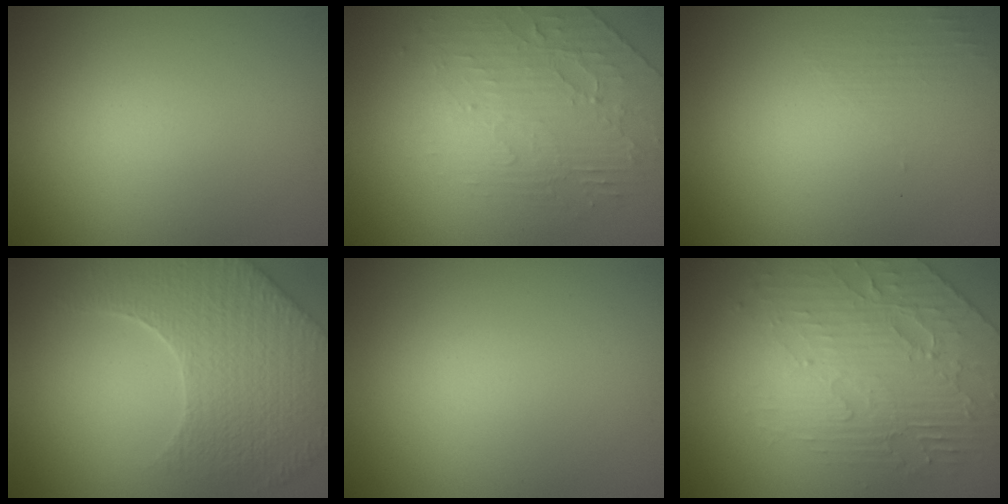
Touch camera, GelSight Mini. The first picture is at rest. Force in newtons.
{"total": 2.5, "press": 1.8, "slide": 1.6}
{"total": 1.3, "press": 0.1, "slide": 1.3}
{"total": 7.0, "press": 5.5, "slide": 4.3}
{"total": 0.0}
{"total": 4.3, "press": 4.0, "slide": 1.7}